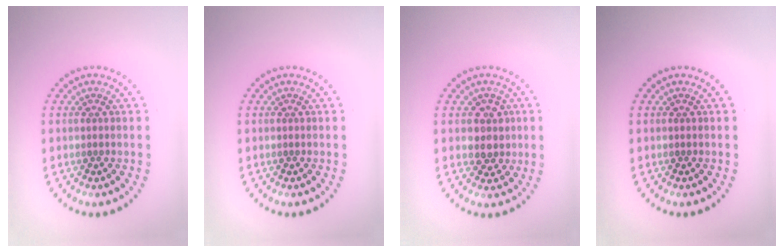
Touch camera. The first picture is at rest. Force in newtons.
{"total": 0.0}
{"total": 2.3, "press": 2.1, "slide": 0.9}
{"total": 0.0}